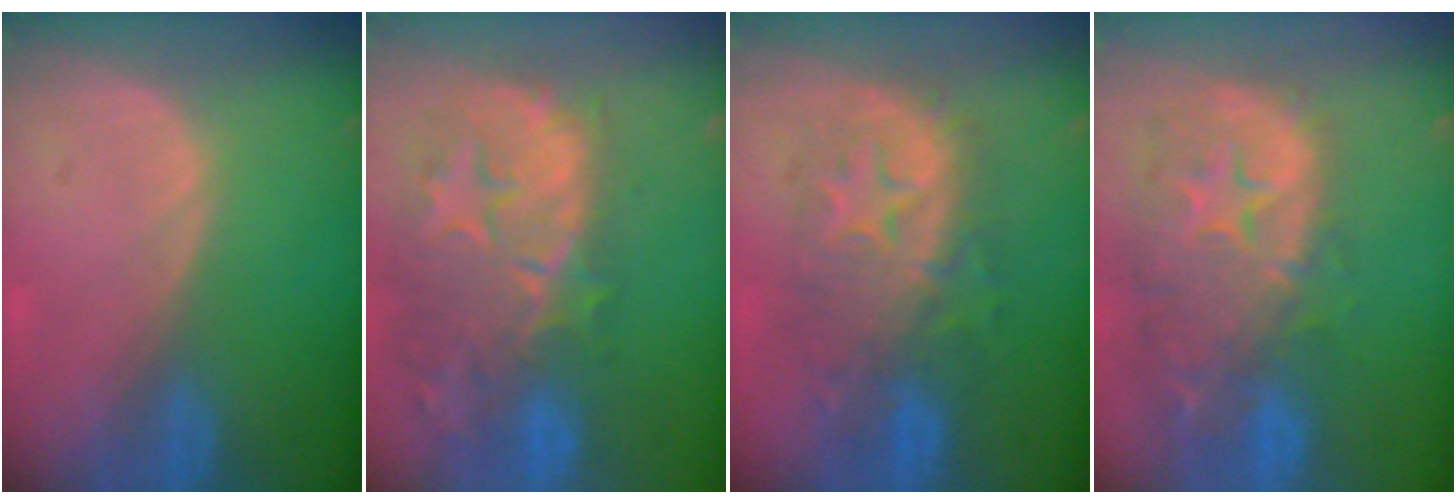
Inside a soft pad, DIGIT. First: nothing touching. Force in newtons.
{"total": 14.2, "press": 12.0, "slide": 7.6}
{"total": 9.2, "press": 9.2, "slide": 0.4}
{"total": 14.1, "press": 11.4, "slide": 8.3}